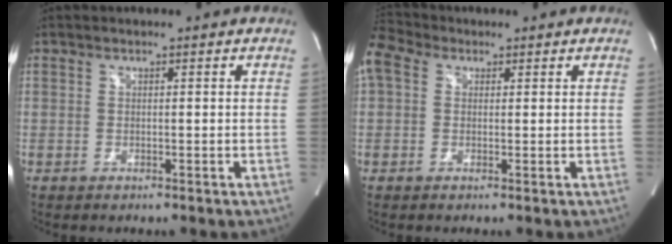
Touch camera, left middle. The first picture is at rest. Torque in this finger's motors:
{"motor_torque": [1.14, -0.58, 0.99, 0.21]}